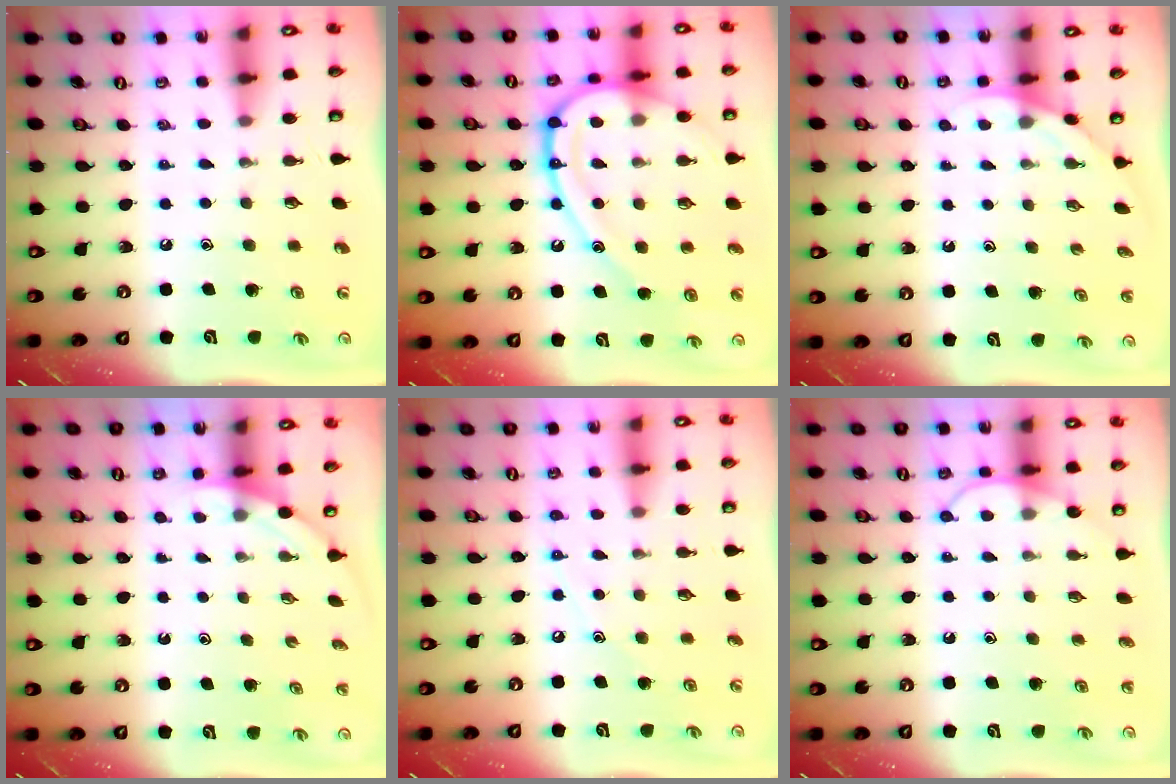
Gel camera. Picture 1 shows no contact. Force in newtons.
{"total": 17.4, "press": 17.3, "slide": 1.8}
{"total": 2.0, "press": 2.0, "slide": 0.0}
{"total": 1.7, "press": 1.7, "slide": 0.0}
{"total": 6.8, "press": 6.8, "slide": 0.3}
{"total": 6.6, "press": 6.6, "slide": 0.6}